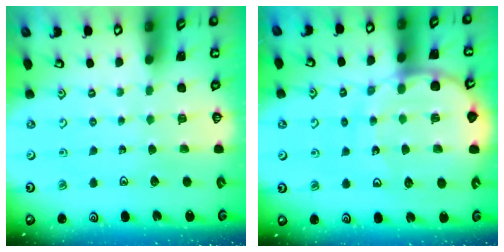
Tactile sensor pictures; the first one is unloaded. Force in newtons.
{"total": 12.1, "press": 12.0, "slide": 1.6}